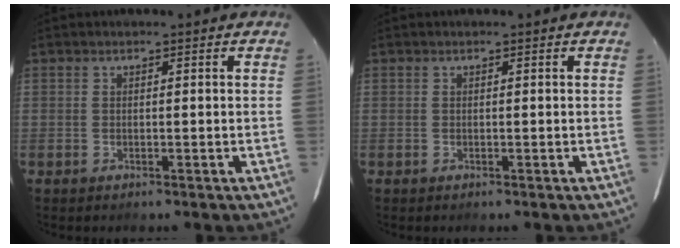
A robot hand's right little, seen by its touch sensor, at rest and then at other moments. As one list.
[{"total": 0.0}]